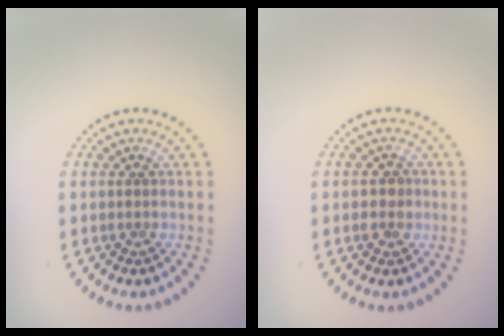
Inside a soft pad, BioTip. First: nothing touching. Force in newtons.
{"total": 1.7, "press": 1.7, "slide": 0.3}